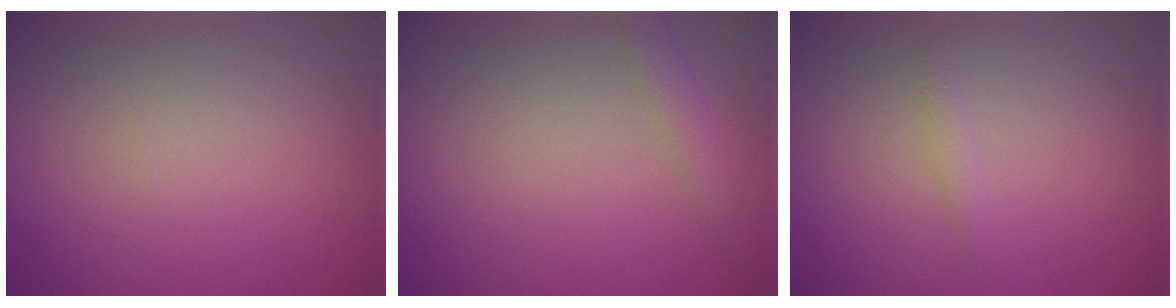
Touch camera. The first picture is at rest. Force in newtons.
{"total": 2.0, "press": 2.0, "slide": 0.0}
{"total": 0.8, "press": 0.8, "slide": 0.1}